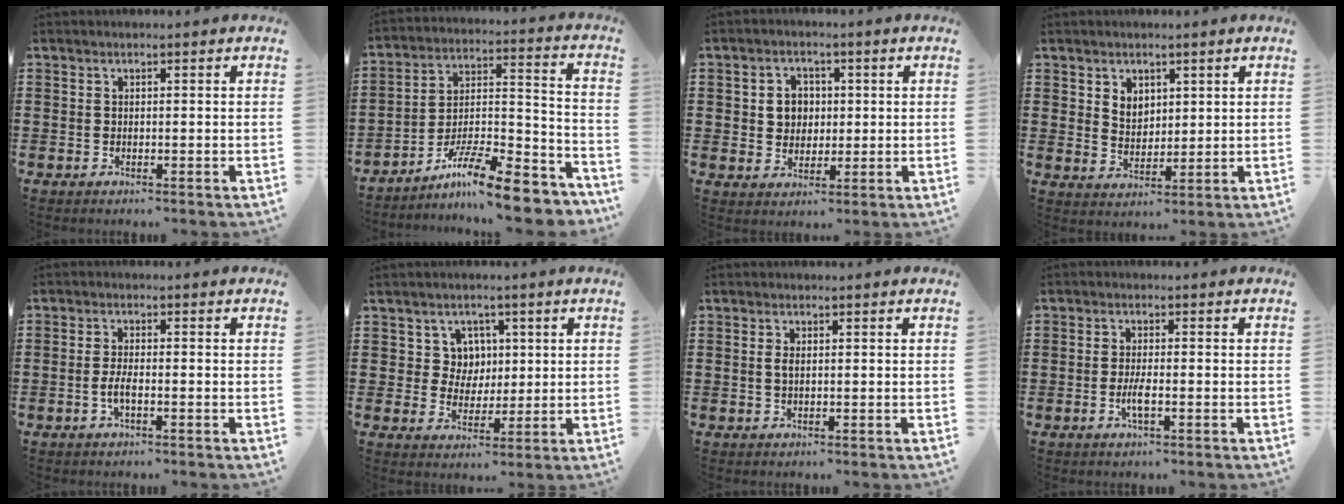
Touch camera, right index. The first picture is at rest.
{"total": 12.2, "force": [-10.0, 1.4, 6.8], "torque": [-0.101, 0.027, -0.189]}
{"total": 4.2, "force": [0.5, 3.8, 1.8], "torque": [-0.041, 0.010, 0.004]}
{"total": 3.4, "force": [2.0, 2.6, 0.9], "torque": [-0.020, 0.008, 0.035]}
{"total": 2.5, "force": [-0.9, 0.5, 2.2], "torque": [-0.049, -0.001, -0.018]}
{"total": 5.1, "force": [1.7, 4.6, 1.4], "torque": [-0.042, 0.014, 0.028]}
{"total": 1.3, "force": [0.1, 0.5, 1.2], "torque": [-0.025, 0.004, 0.001]}
{"total": 2.8, "force": [-1.0, 0.5, 2.6], "torque": [-0.059, -0.008, -0.021]}